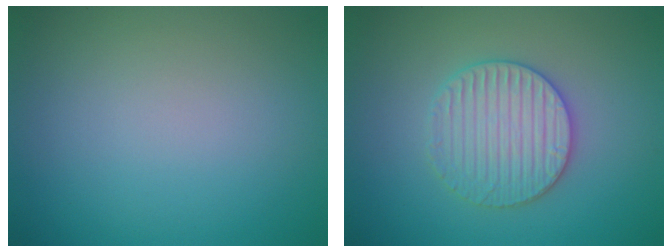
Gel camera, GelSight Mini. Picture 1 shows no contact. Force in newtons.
{"total": 3.7, "press": 3.6, "slide": 0.8}